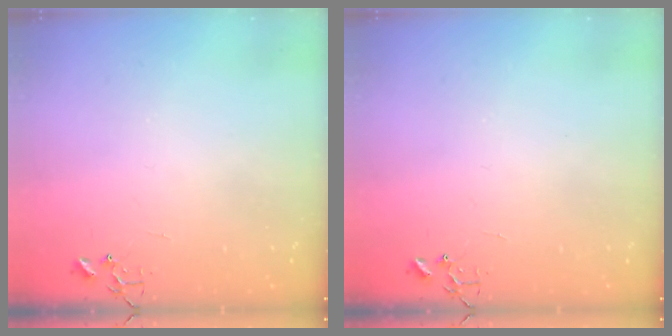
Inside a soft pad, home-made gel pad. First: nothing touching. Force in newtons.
{"total": 0.0}